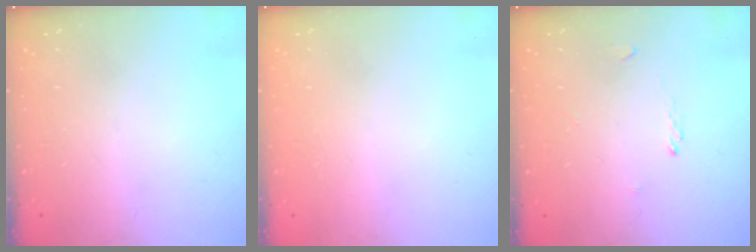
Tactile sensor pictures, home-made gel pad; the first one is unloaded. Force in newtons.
{"total": 2.0, "press": 2.0, "slide": 0.1}
{"total": 0.0}